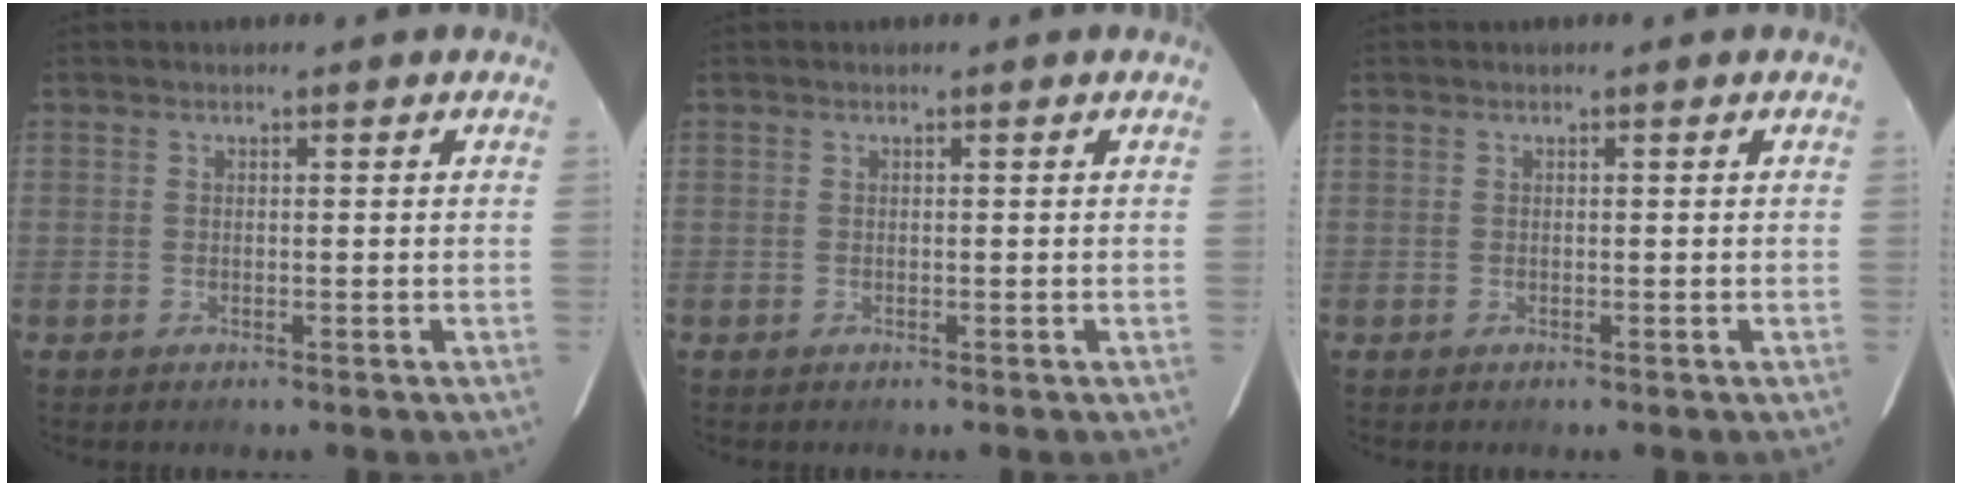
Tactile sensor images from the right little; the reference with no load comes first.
{"total": 0.0}
{"total": 0.0}